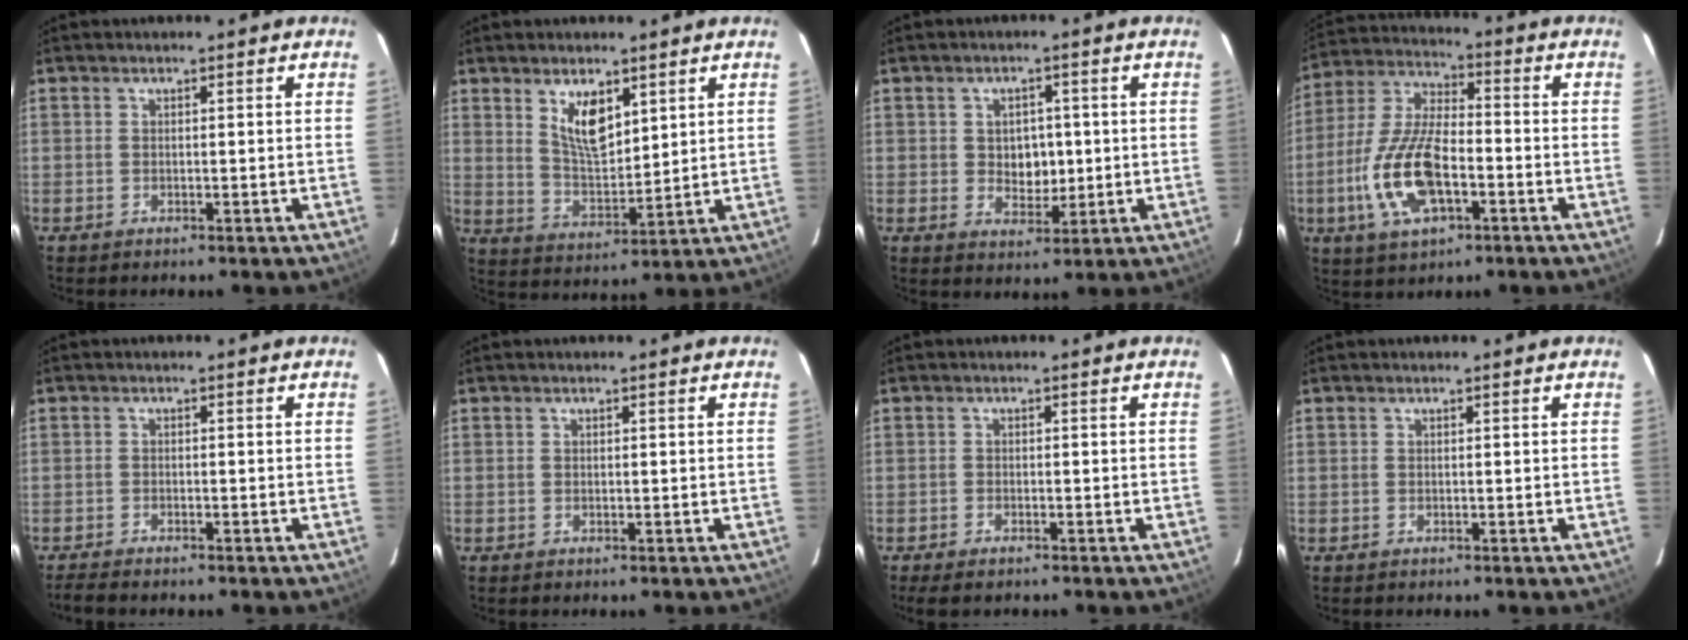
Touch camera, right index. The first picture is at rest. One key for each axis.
{"total": 8.2, "fx": 4.2, "fy": 3.5, "fz": 6.1, "tx": -0.106, "ty": -0.004, "tz": 0.088}
{"total": 5.1, "fx": 0.1, "fy": 4.1, "fz": 3.1, "tx": -0.050, "ty": 0.004, "tz": 0.009}
{"total": 15.5, "fx": -4.9, "fy": 6.6, "fz": 13.1, "tx": -0.285, "ty": -0.004, "tz": -0.090}
{"total": 3.1, "fx": -2.8, "fy": 0.4, "fz": 1.3, "tx": -0.040, "ty": -0.010, "tz": -0.051}
{"total": 0.0}
{"total": 3.5, "fx": -2.8, "fy": 1.1, "fz": 1.8, "tx": -0.048, "ty": -0.013, "tz": -0.050}
{"total": 0.0}